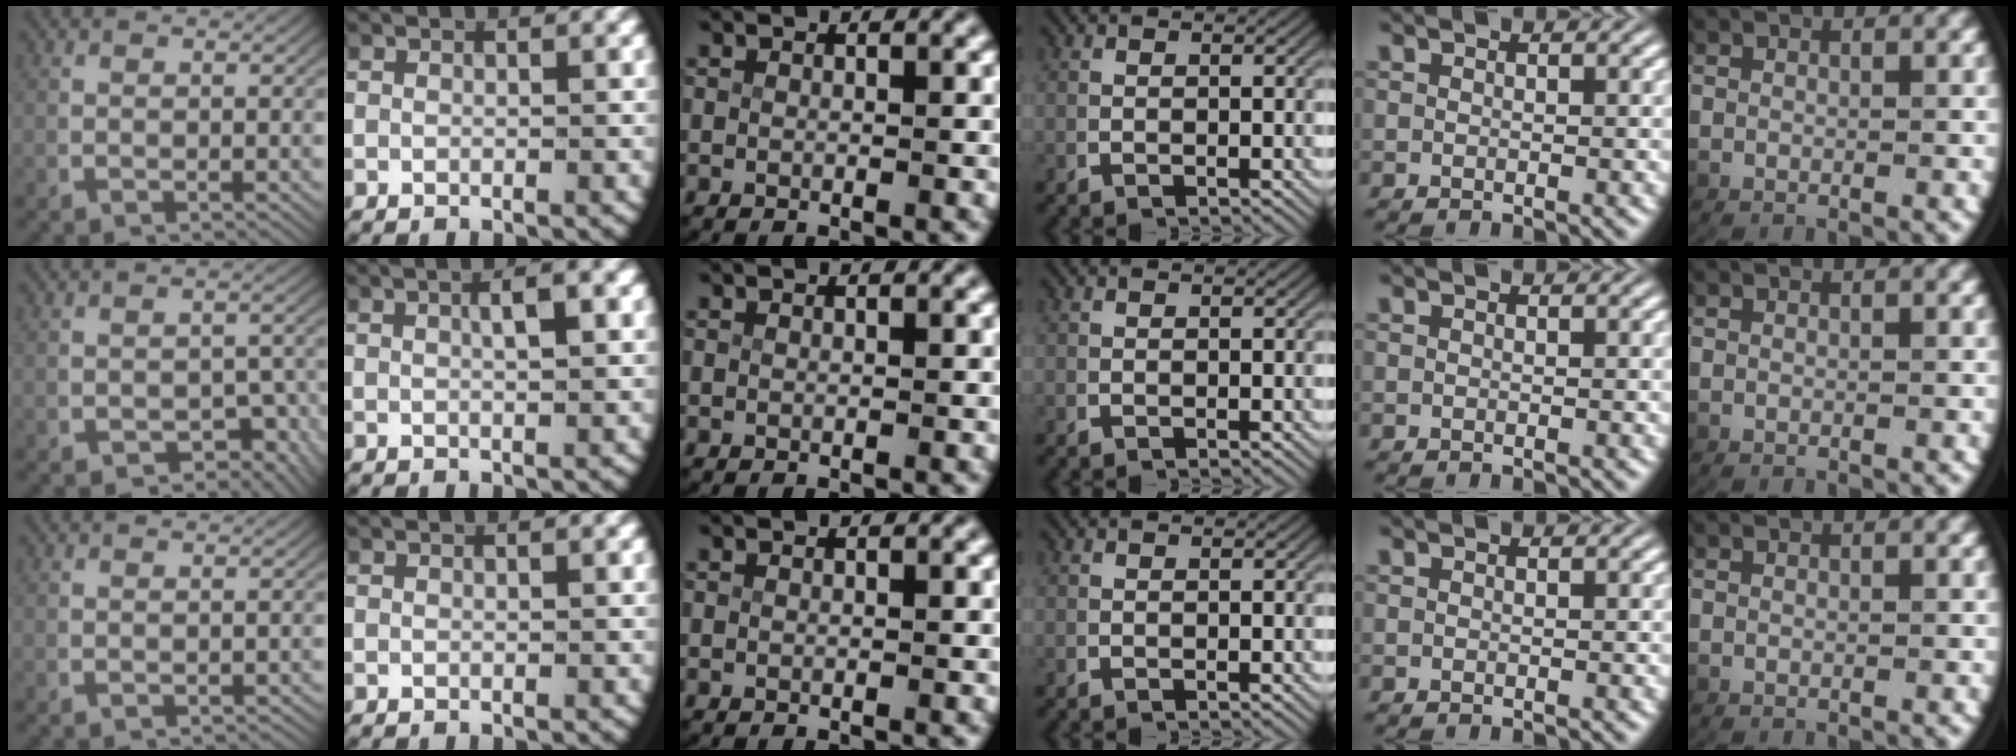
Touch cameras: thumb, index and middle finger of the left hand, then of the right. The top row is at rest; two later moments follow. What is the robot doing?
{"motion": "lift_and_place", "object": "map"}